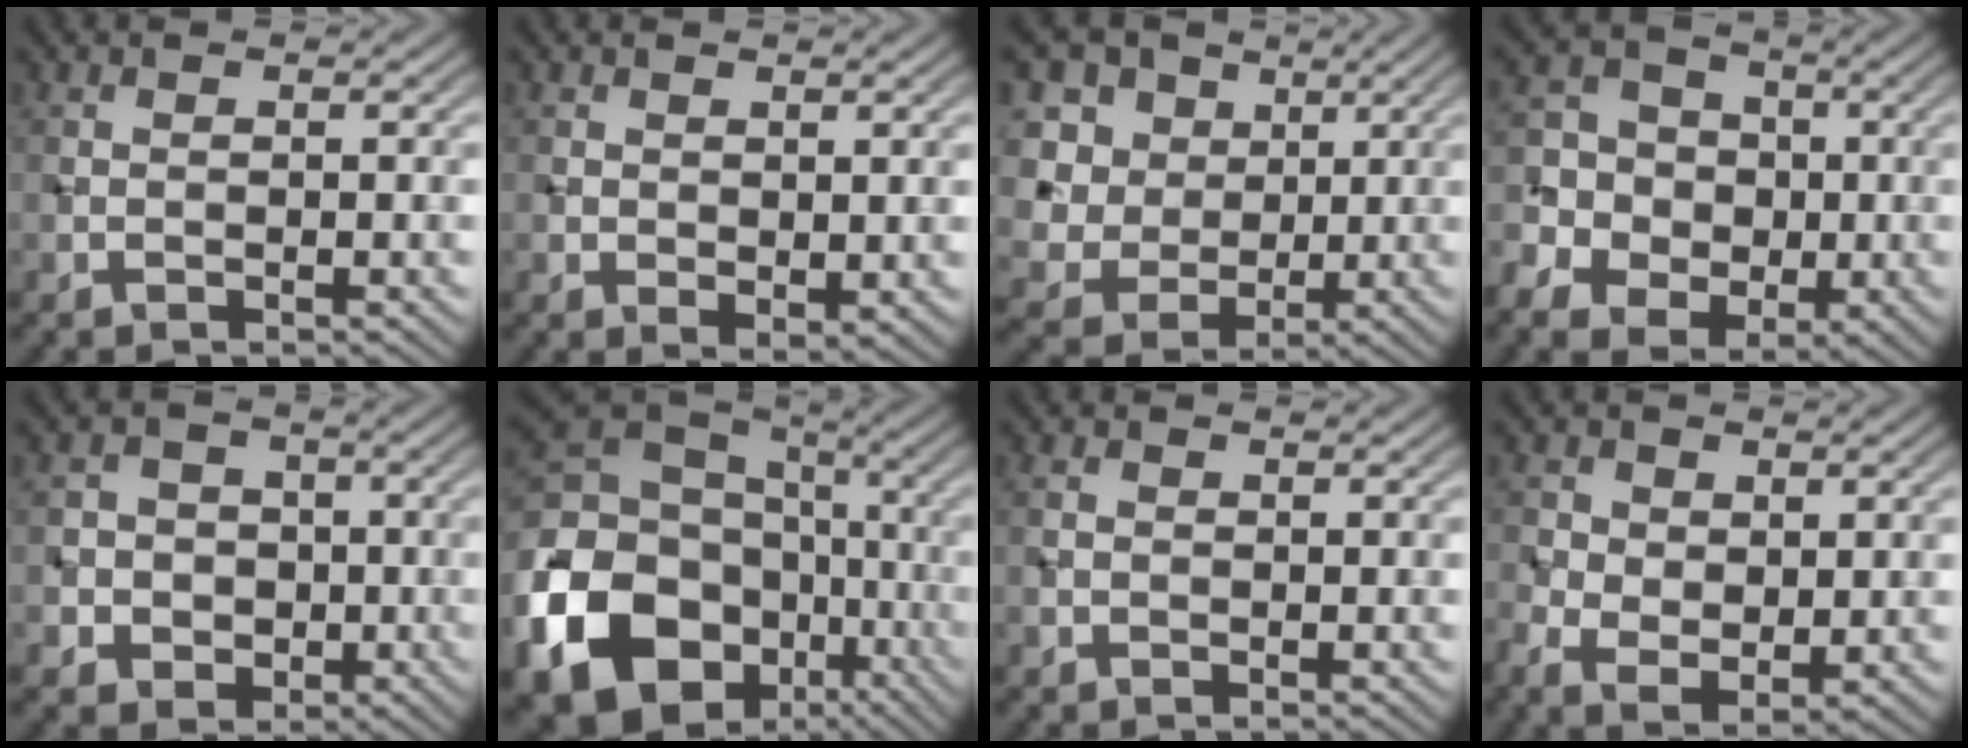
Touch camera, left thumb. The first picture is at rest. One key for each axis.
{"total": 1.9, "fx": 0.6, "fy": 1.2, "fz": 1.3, "tx": -0.023, "ty": -0.011, "tz": 0.015}
{"total": 11.7, "fx": 3.7, "fy": 9.6, "fz": 5.6, "tx": -0.196, "ty": 0.028, "tz": 0.065}
{"total": 8.9, "fx": -2.3, "fy": 7.7, "fz": 3.8, "tx": -0.100, "ty": -0.005, "tz": -0.061}
{"total": 6.9, "fx": -1.4, "fy": 6.6, "fz": 1.8, "tx": -0.054, "ty": 0.002, "tz": -0.050}
{"total": 22.9, "fx": -8.9, "fy": 17.7, "fz": 11.5, "tx": -0.305, "ty": -0.062, "tz": -0.156}
{"total": 1.5, "fx": -0.1, "fy": 1.3, "fz": 0.8, "tx": -0.020, "ty": 0.000, "tz": -0.005}
{"total": 5.5, "fx": 0.0, "fy": 4.0, "fz": 3.7, "tx": -0.086, "ty": -0.008, "tz": 0.003}